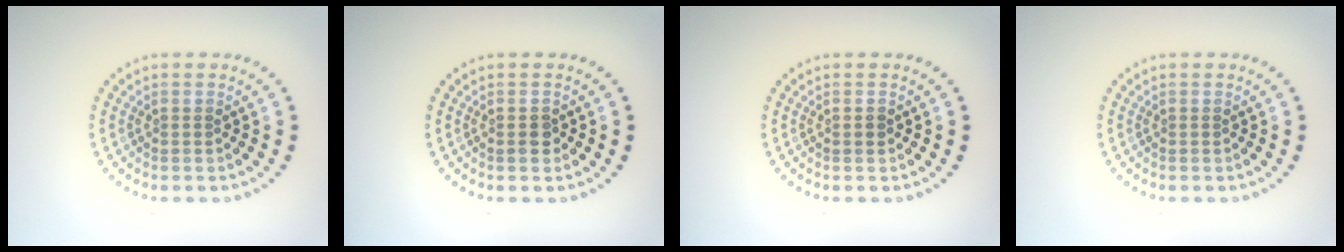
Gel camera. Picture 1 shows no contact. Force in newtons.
{"total": 1.2, "press": 1.1, "slide": 0.4}
{"total": 0.9, "press": 0.9, "slide": 0.2}
{"total": 0.0}